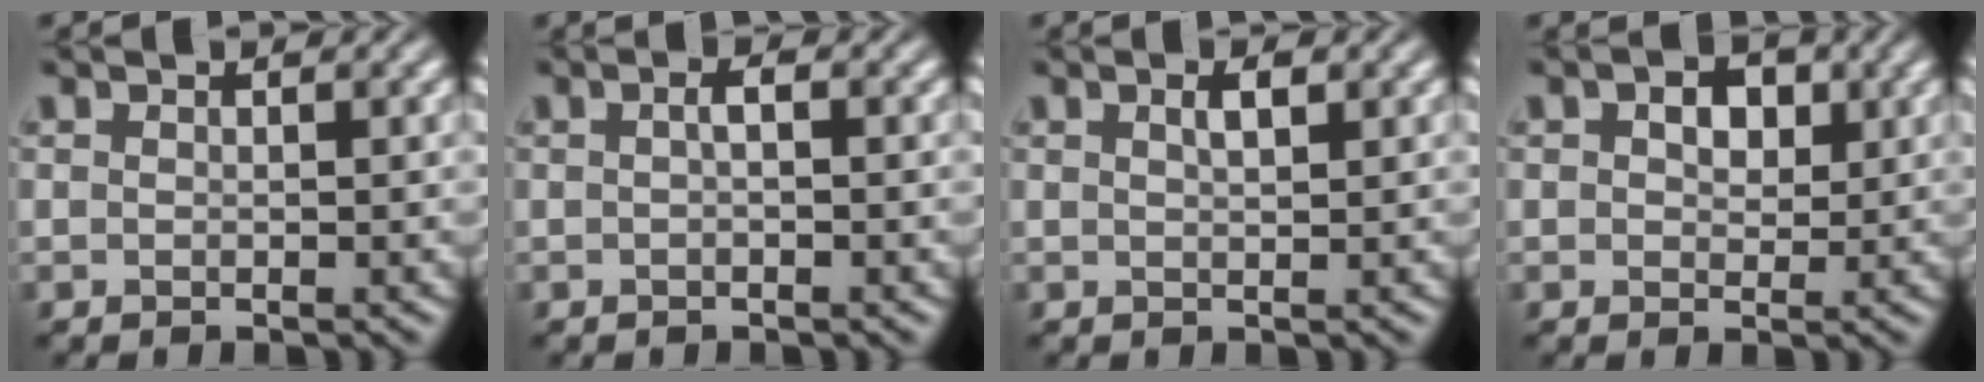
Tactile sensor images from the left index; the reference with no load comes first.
{"total": 0.9, "force": [-0.1, 0.2, 0.9], "torque": [-0.018, 0.002, 0.000]}
{"total": 1.4, "force": [0.7, 0.4, 1.1], "torque": [-0.019, 0.003, 0.012]}
{"total": 2.7, "force": [0.9, 1.9, 1.8], "torque": [-0.028, 0.002, 0.011]}